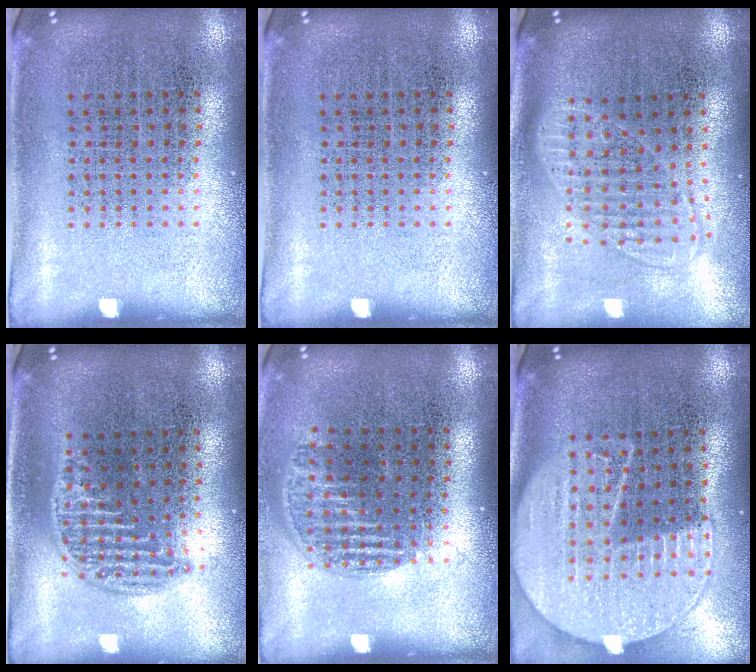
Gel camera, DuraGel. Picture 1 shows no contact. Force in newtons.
{"total": 0.0}
{"total": 1.7, "press": 1.4, "slide": 1.0}
{"total": 1.2, "press": 1.1, "slide": 0.5}
{"total": 1.2, "press": 1.0, "slide": 0.6}
{"total": 2.0, "press": 1.8, "slide": 1.0}